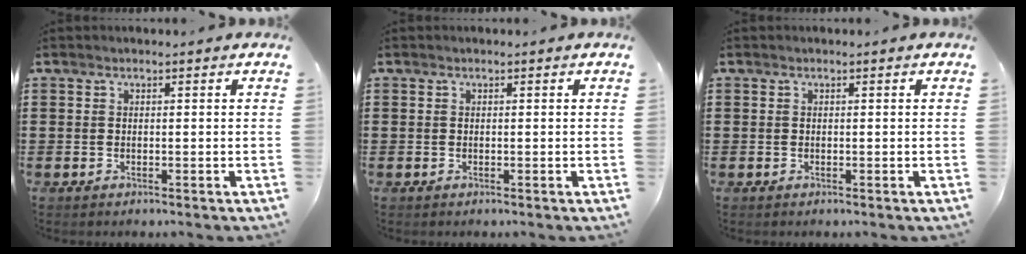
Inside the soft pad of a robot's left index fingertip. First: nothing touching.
{"total": 0.0}
{"total": 0.0}